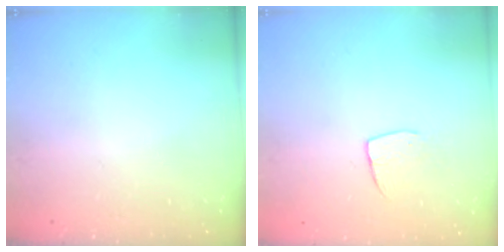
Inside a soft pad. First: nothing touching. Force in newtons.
{"total": 7.0, "press": 6.9, "slide": 0.5}